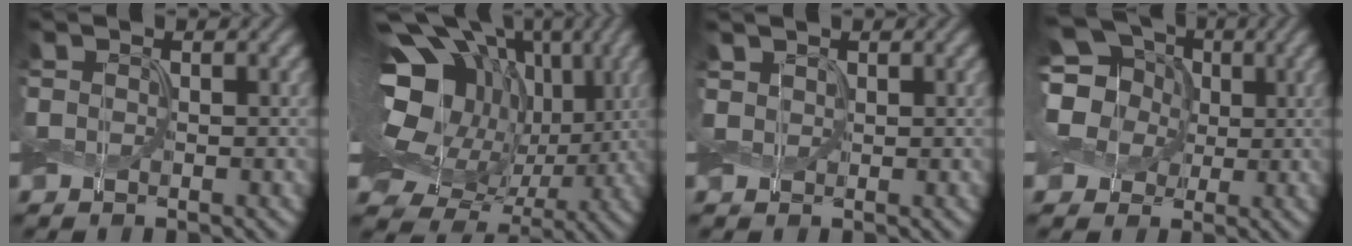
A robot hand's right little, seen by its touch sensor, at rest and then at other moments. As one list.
[{"total": 16.8, "force": [2.8, 12.4, 10.9], "torque": [-0.204, 0.018, 0.054]}, {"total": 0.8, "force": [0.6, 0.6, 0.2], "torque": [-0.006, 0.003, 0.013]}, {"total": 10.7, "force": [2.9, 9.1, 4.9], "torque": [-0.135, 0.042, 0.034]}]